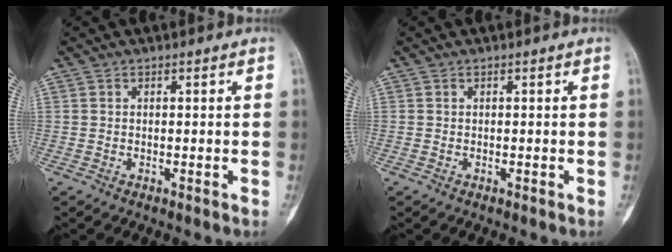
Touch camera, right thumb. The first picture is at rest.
{"total": 0.0}